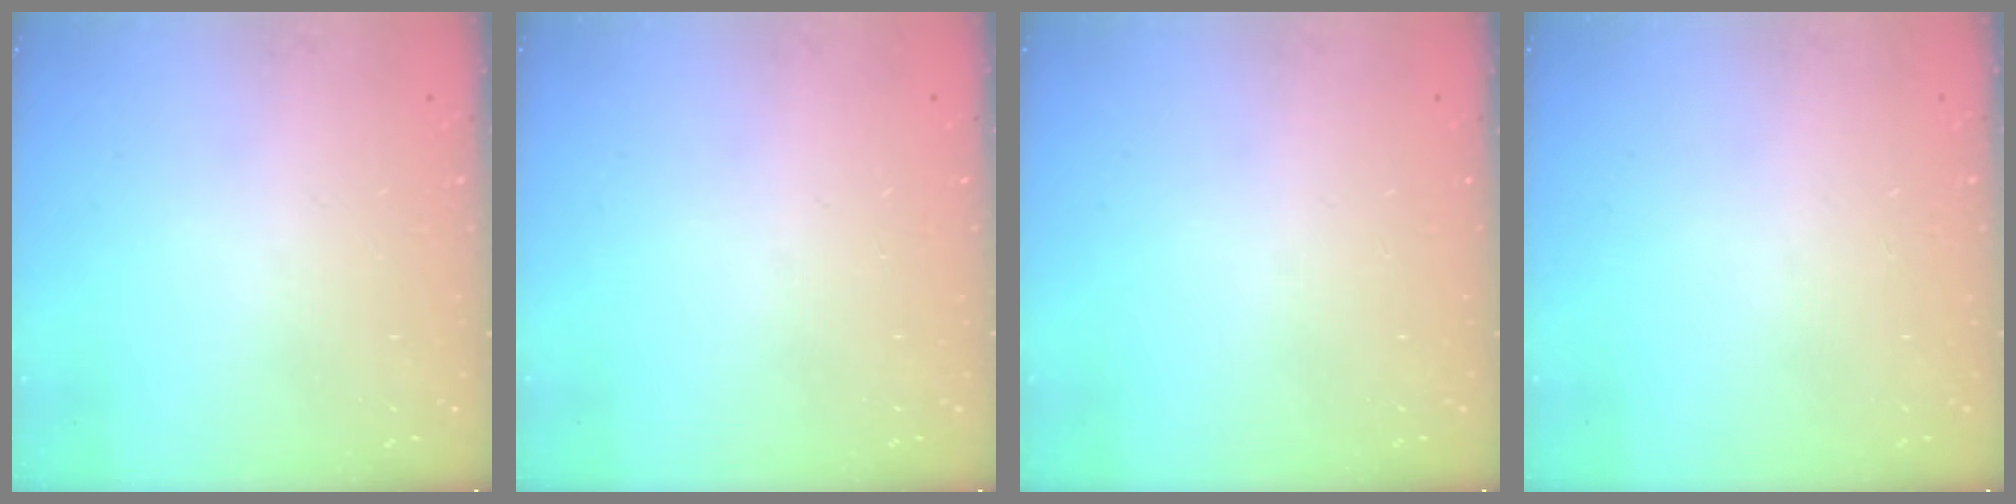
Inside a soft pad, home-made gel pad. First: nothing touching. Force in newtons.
{"total": 0.0}
{"total": 0.0}
{"total": 0.0}